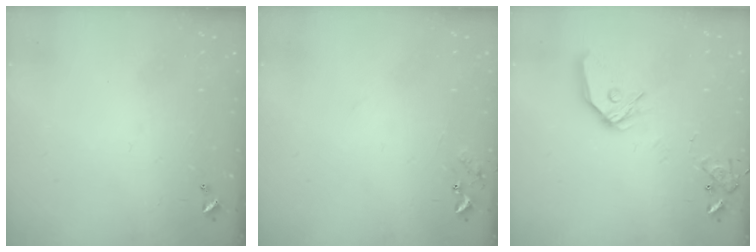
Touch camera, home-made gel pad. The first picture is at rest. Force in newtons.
{"total": 7.8, "press": 7.8, "slide": 0.5}
{"total": 14.7, "press": 14.6, "slide": 1.9}